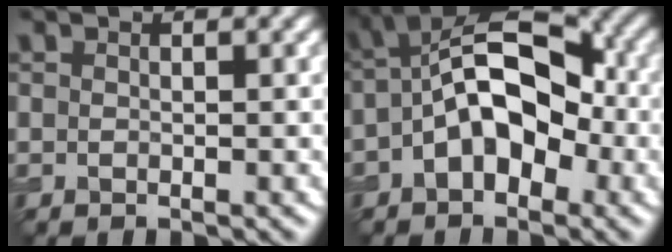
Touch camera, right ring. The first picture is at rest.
{"total": 9.0, "force": [-0.9, 5.3, 7.2], "torque": [-0.106, 0.024, -0.024]}